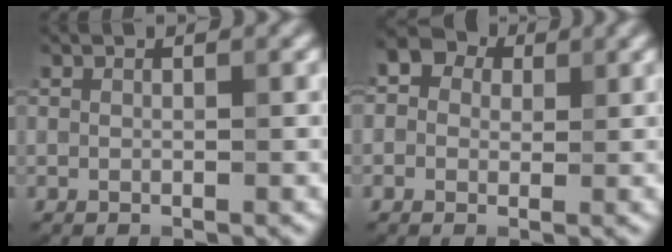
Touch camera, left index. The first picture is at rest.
{"total": 4.2, "force": [1.5, 3.4, 1.9], "torque": [-0.015, 0.016, -0.015]}